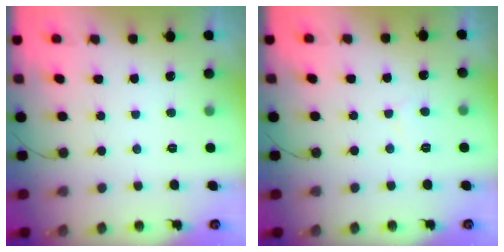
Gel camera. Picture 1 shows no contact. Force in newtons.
{"total": 2.6, "press": 2.6, "slide": 0.2}